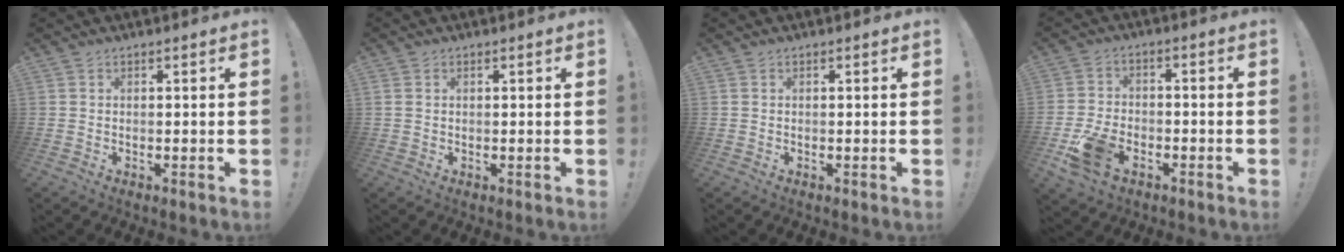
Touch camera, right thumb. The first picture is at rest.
{"total": 1.0, "force": [0.5, 0.7, 0.5], "torque": [-0.012, 0.005, 0.009]}
{"total": 0.0}
{"total": 10.8, "force": [-5.5, 7.0, 6.1], "torque": [-0.111, 0.034, -0.097]}